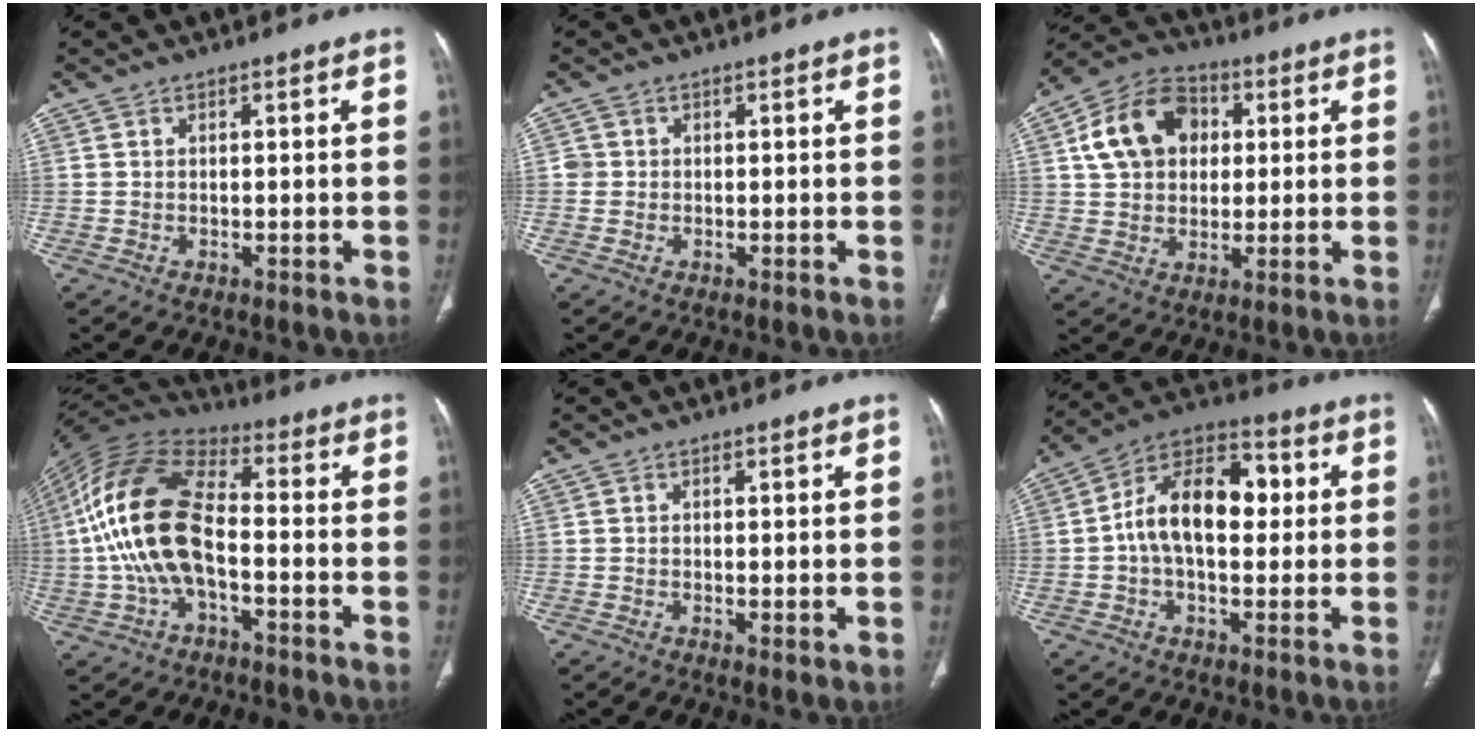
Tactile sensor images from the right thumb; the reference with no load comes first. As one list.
[{"total": 1.6, "force": [0.0, 1.5, 0.2], "torque": [0.006, 0.006, -0.002]}, {"total": 14.2, "force": [3.3, 10.8, 8.6], "torque": [-0.127, 0.012, 0.049]}, {"total": 18.0, "force": [-1.8, 9.4, 15.2], "torque": [-0.308, 0.035, -0.040]}, {"total": 1.5, "force": [0.0, 0.6, 1.4], "torque": [-0.025, -0.008, -0.001]}, {"total": 15.3, "force": [1.3, 9.2, 12.2], "torque": [-0.184, 0.035, 0.011]}]